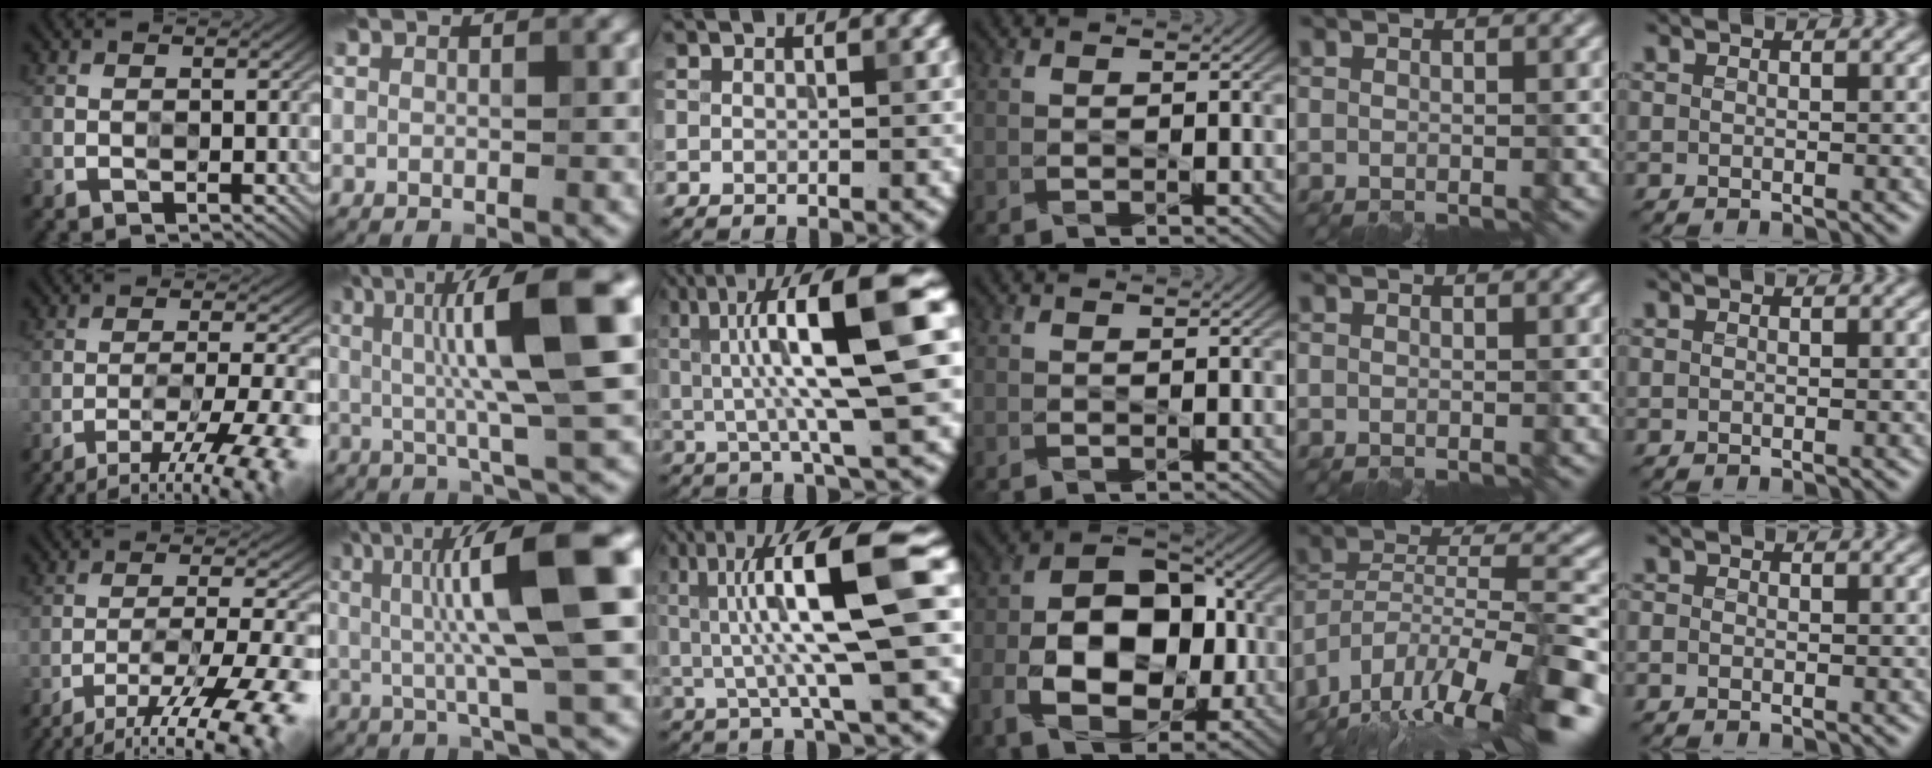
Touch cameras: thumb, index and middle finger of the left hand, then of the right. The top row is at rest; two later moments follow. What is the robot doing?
{"motion": "wipe", "object": "glass cup"}